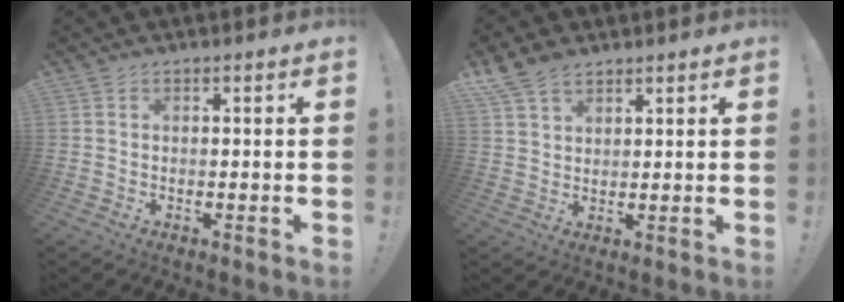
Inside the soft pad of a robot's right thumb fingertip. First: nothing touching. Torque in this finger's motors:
{"motor_torque": [-0.34, 0.67, 0.17, -0.09, 0.04]}